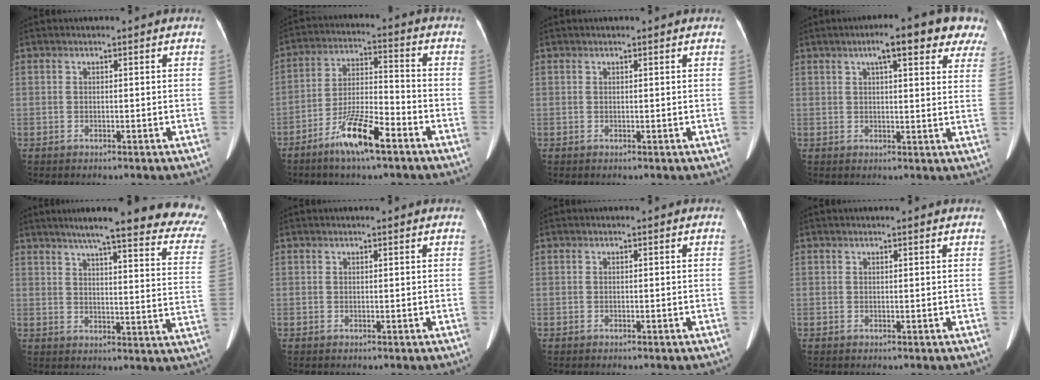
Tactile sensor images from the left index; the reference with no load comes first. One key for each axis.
{"total": 10.2, "fx": -6.3, "fy": 1.7, "fz": 7.9, "tx": -0.155, "ty": -0.008, "tz": -0.117}
{"total": 0.9, "fx": 0.8, "fy": 0.0, "fz": 0.4, "tx": -0.007, "ty": 0.010, "tz": 0.013}
{"total": 12.8, "fx": 8.6, "fy": 2.8, "fz": 9.0, "tx": -0.108, "ty": 0.020, "tz": 0.094}
{"total": 24.8, "fx": 20.3, "fy": 2.1, "fz": 14.1, "tx": -0.170, "ty": -0.034, "tz": 0.236}
{"total": 1.5, "fx": 1.3, "fy": 0.1, "fz": 0.7, "tx": -0.009, "ty": 0.014, "tz": 0.018}
{"total": 0.0}
{"total": 2.4, "fx": 2.1, "fy": 0.2, "fz": 1.1, "tx": -0.014, "ty": 0.015, "tz": 0.024}